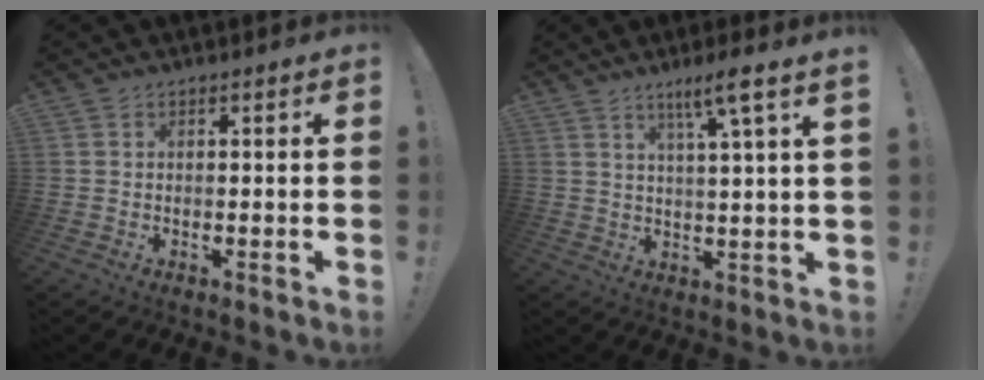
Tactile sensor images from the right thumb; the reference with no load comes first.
{"total": 7.3, "force": [4.0, -1.2, 6.0], "torque": [-0.092, -0.020, 0.055]}